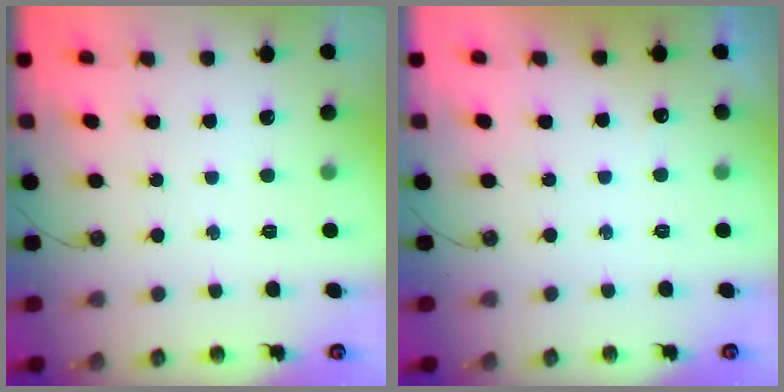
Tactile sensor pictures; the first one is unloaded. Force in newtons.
{"total": 12.4, "press": 2.6, "slide": 12.1}